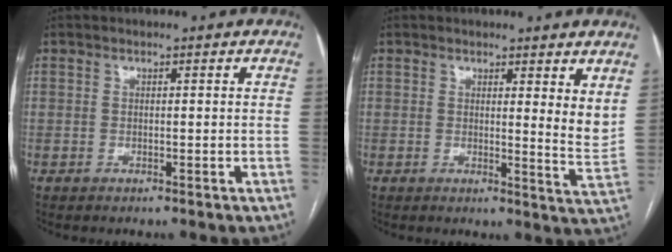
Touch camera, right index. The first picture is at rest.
{"total": 5.3, "force": [3.2, 0.5, 4.2], "torque": [-0.054, -0.030, 0.037]}